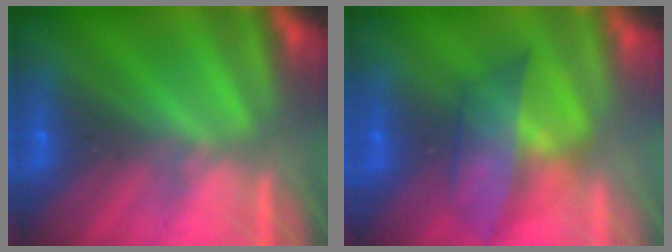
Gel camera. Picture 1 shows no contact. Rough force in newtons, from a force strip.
{"total": 4.1}